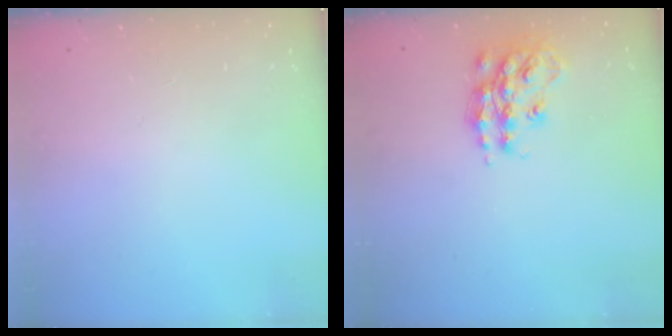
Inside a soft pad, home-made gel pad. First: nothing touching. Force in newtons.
{"total": 14.9, "press": 14.8, "slide": 0.8}